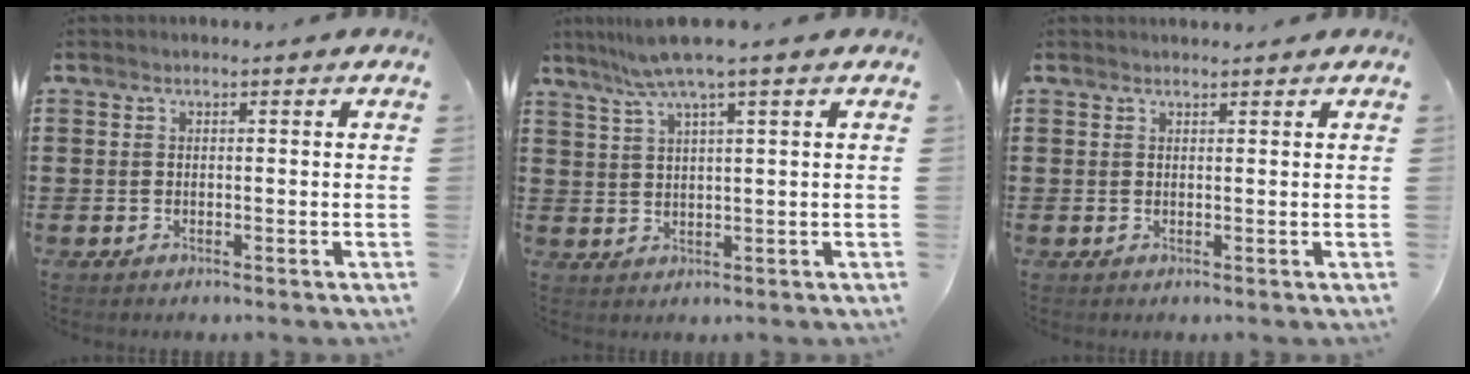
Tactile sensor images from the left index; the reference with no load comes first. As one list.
[{"total": 5.9, "force": [3.9, -0.4, 4.5], "torque": [-0.097, -0.007, 0.069]}, {"total": 0.8, "force": [0.7, -0.1, 0.1], "torque": [-0.004, -0.003, 0.015]}]